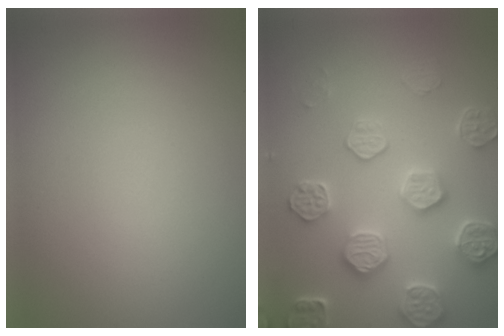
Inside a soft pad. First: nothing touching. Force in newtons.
{"total": 5.3, "press": 5.0, "slide": 1.8}